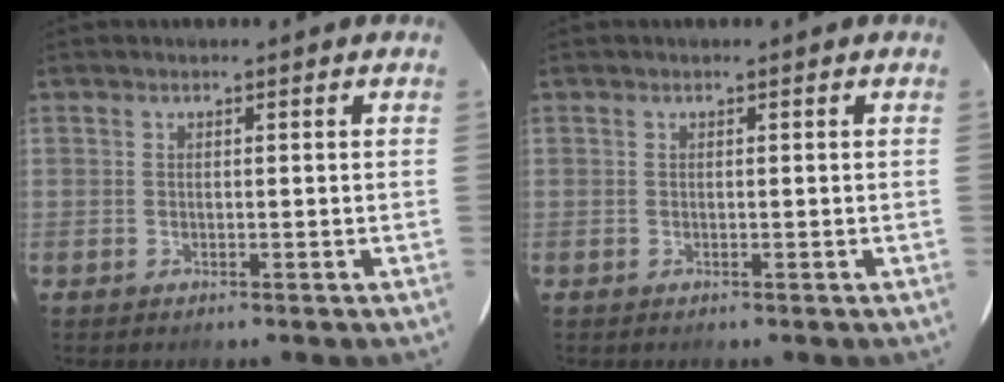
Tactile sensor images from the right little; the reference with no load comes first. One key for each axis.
{"total": 0.0}